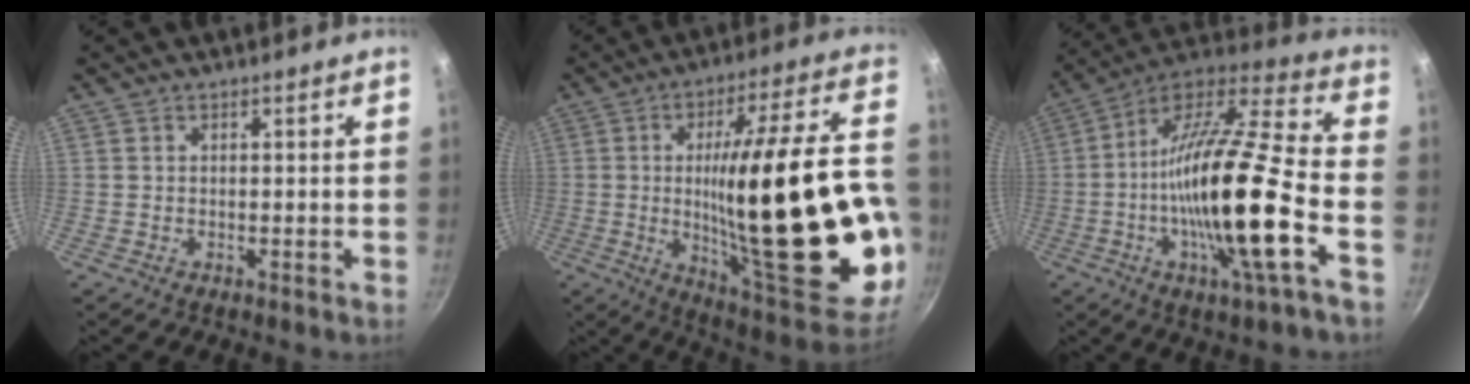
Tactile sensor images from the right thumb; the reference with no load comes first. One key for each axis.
{"total": 35.4, "fx": -4.5, "fy": 10.7, "fz": 33.5, "tx": -0.478, "ty": 0.006, "tz": -0.048}
{"total": 23.7, "fx": -5.6, "fy": 4.0, "fz": 22.6, "tx": -0.390, "ty": 0.016, "tz": -0.116}